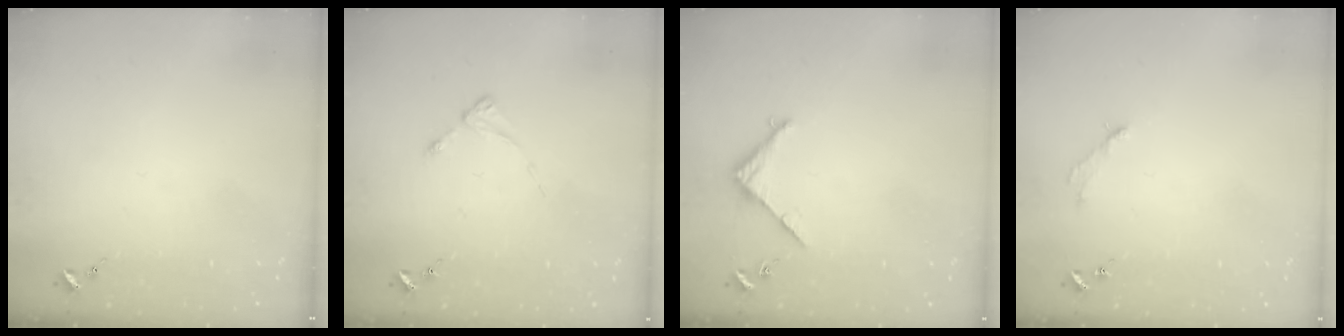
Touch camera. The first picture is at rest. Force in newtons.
{"total": 2.4, "press": 2.4, "slide": 0.3}
{"total": 3.4, "press": 3.4, "slide": 0.4}
{"total": 2.8, "press": 2.8, "slide": 0.4}